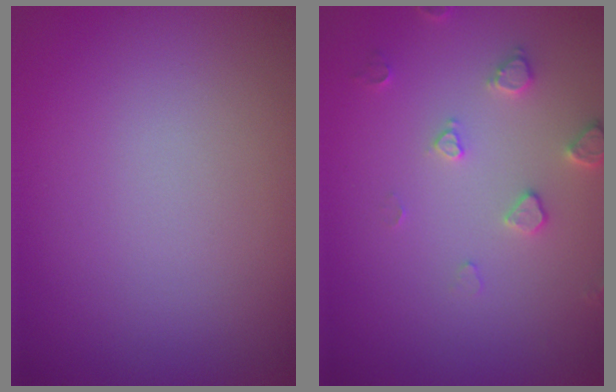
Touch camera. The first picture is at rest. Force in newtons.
{"total": 2.2, "press": 2.2, "slide": 0.4}